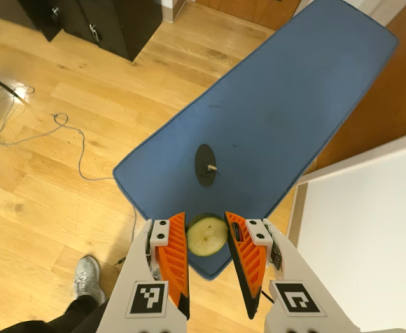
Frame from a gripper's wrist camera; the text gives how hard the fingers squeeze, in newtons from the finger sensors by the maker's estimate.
{"total": 9.3, "left": 9.8, "right": 8.9}